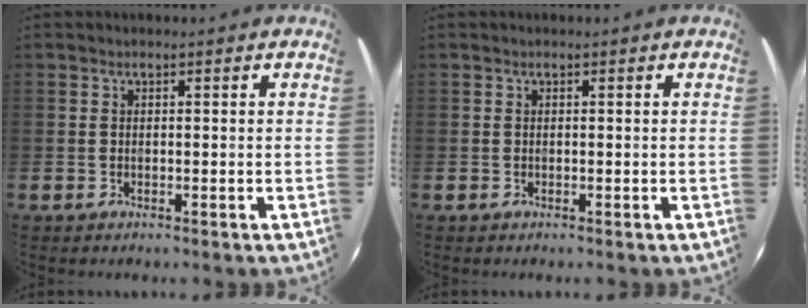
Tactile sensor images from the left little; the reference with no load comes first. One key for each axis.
{"total": 0.0}